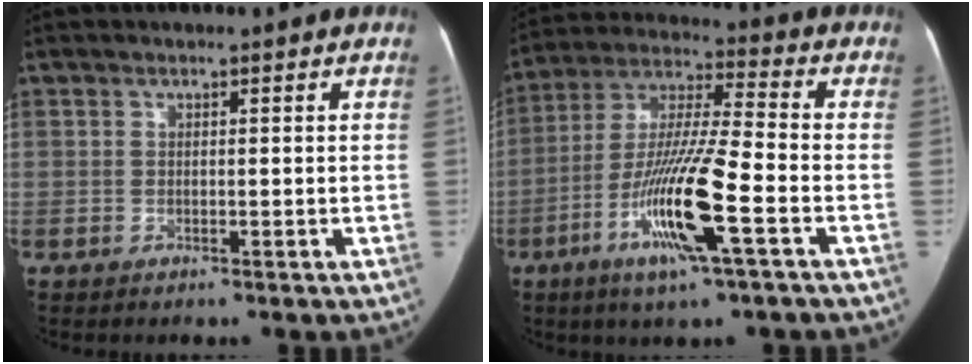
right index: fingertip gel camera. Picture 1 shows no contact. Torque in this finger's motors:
{"motor_torque": [1.27, -0.87, 0.47, 0.16]}